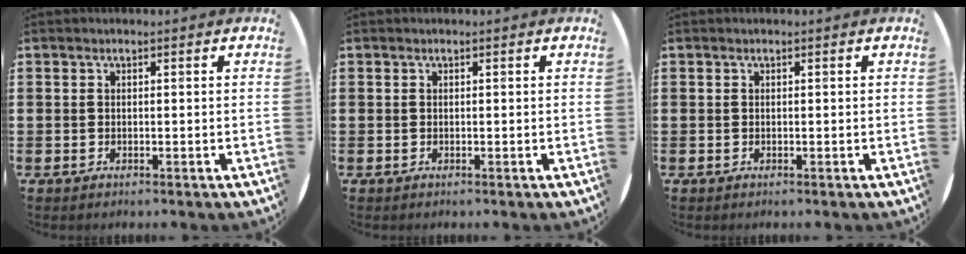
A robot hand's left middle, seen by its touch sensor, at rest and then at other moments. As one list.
[{"total": 0.0}, {"total": 0.0}]